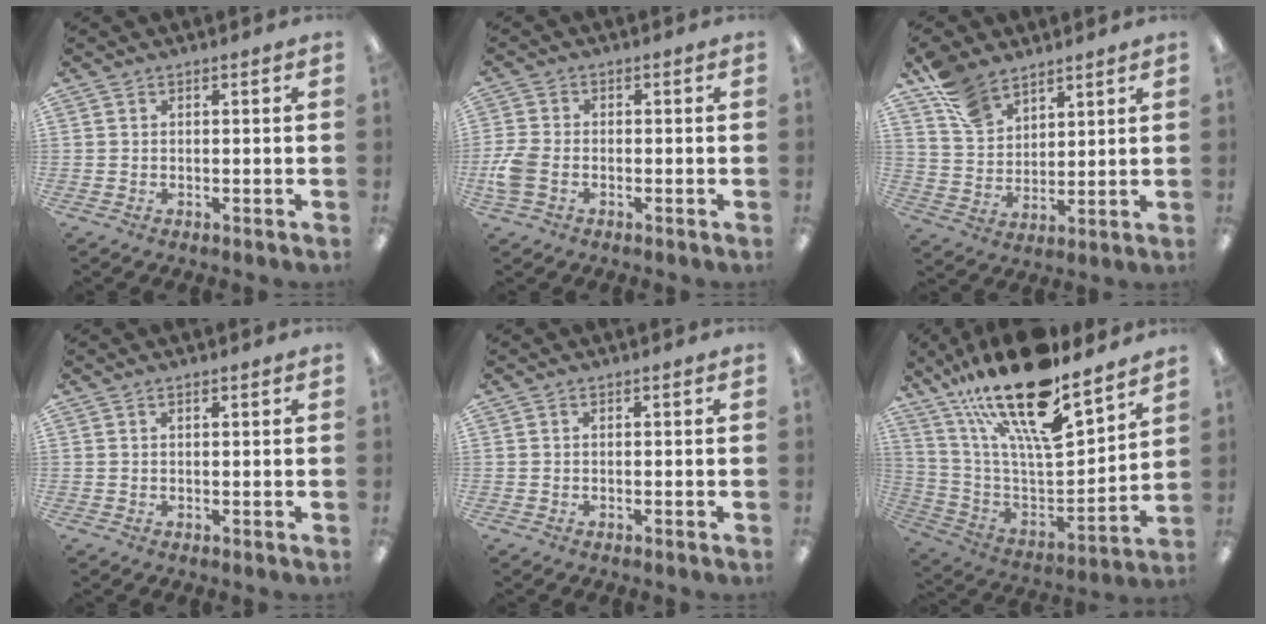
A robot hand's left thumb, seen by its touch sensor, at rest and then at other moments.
{"total": 5.9, "force": [-1.7, 4.0, 4.0], "torque": [-0.088, 0.007, -0.032]}
{"total": 10.9, "force": [8.2, 6.2, 3.6], "torque": [-0.078, -0.037, 0.161]}
{"total": 0.8, "force": [0.6, 0.2, 0.5], "torque": [-0.002, -0.002, 0.008]}
{"total": 0.0}
{"total": 24.4, "force": [17.6, 7.0, 15.3], "torque": [-0.281, -0.117, 0.300]}